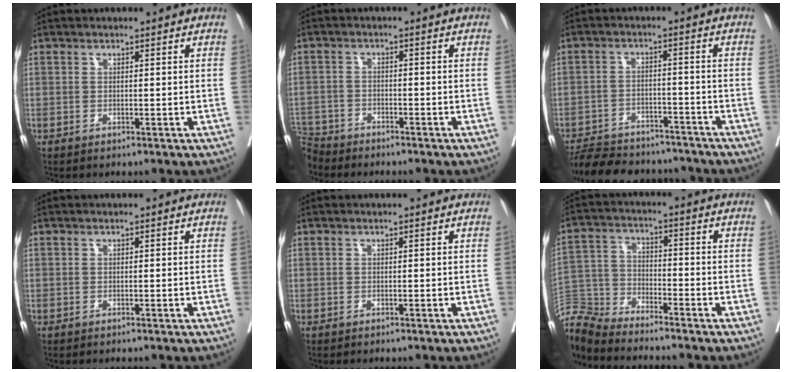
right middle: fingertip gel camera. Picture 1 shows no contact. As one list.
[{"total": 5.8, "force": [-5.6, 1.7, -0.3], "torque": [0.006, -0.005, -0.108]}, {"total": 15.7, "force": [-14.2, 4.8, 4.9], "torque": [-0.105, 0.003, -0.202]}, {"total": 0.0}, {"total": 0.0}, {"total": 9.5, "force": [-9.5, 0.5, 0.7], "torque": [-0.019, 0.011, -0.187]}]